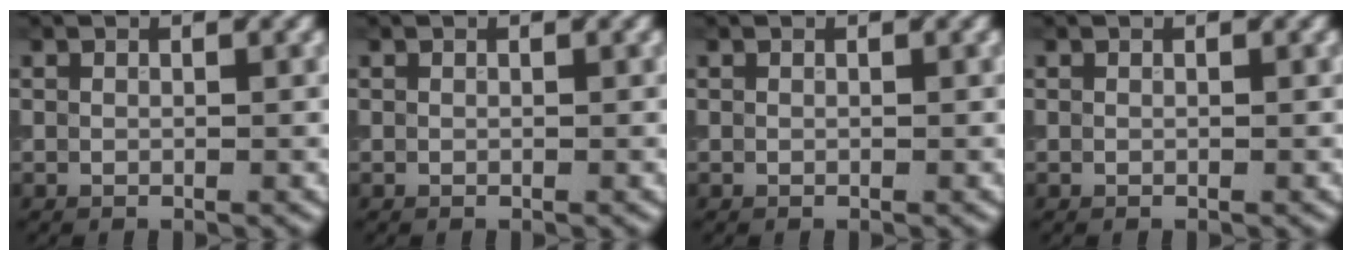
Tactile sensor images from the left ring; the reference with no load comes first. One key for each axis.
{"total": 0.0}
{"total": 0.0}
{"total": 0.0}